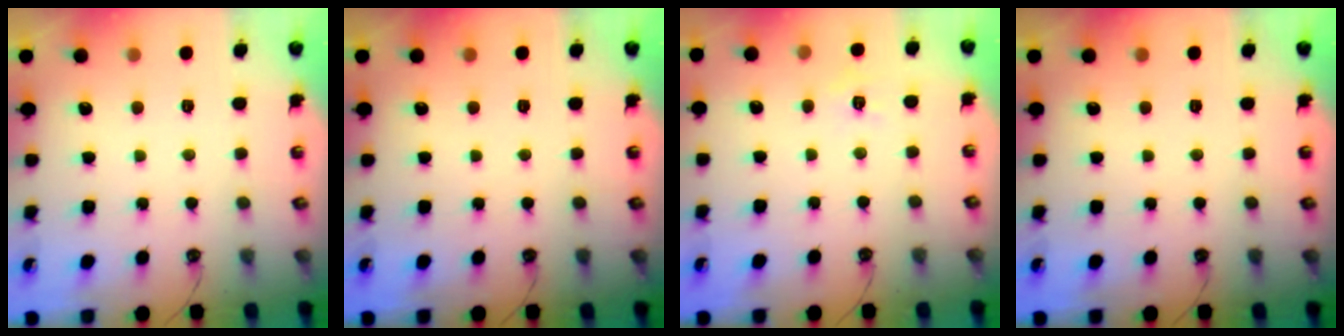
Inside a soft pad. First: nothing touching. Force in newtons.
{"total": 0.0}
{"total": 7.0, "press": 6.9, "slide": 0.7}
{"total": 0.0}